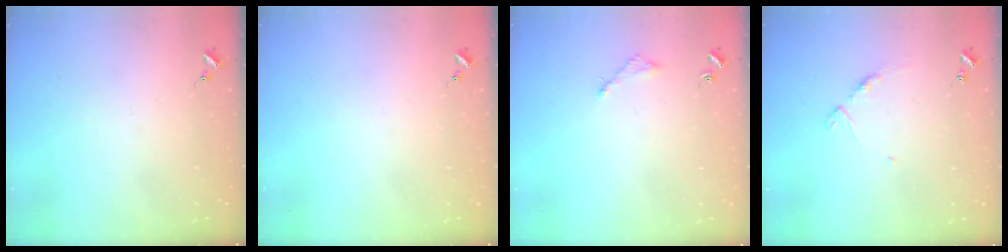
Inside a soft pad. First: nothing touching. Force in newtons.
{"total": 0.0}
{"total": 3.0, "press": 3.0, "slide": 0.4}
{"total": 4.7, "press": 4.6, "slide": 0.5}